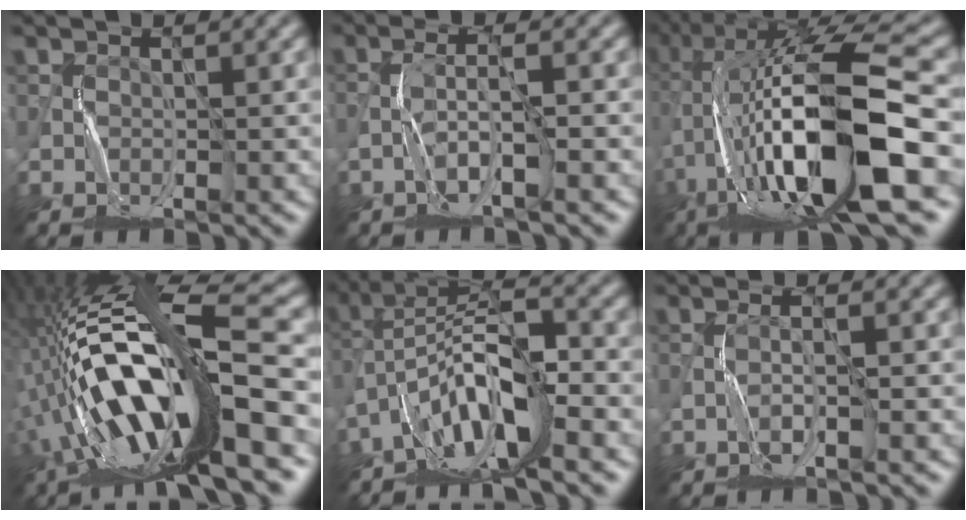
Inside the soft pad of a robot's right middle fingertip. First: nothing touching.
{"total": 2.6, "force": [-1.4, -0.2, 2.2], "torque": [-0.044, 0.009, -0.033]}
{"total": 16.1, "force": [-2.9, 3.8, 15.4], "torque": [-0.278, 0.033, -0.042]}
{"total": 16.6, "force": [-4.5, 4.4, 15.4], "torque": [-0.281, 0.013, -0.081]}
{"total": 8.4, "force": [-4.2, 2.1, 6.9], "torque": [-0.123, 0.016, -0.086]}
{"total": 1.3, "force": [-0.5, -0.6, 1.0], "torque": [-0.022, 0.003, -0.015]}